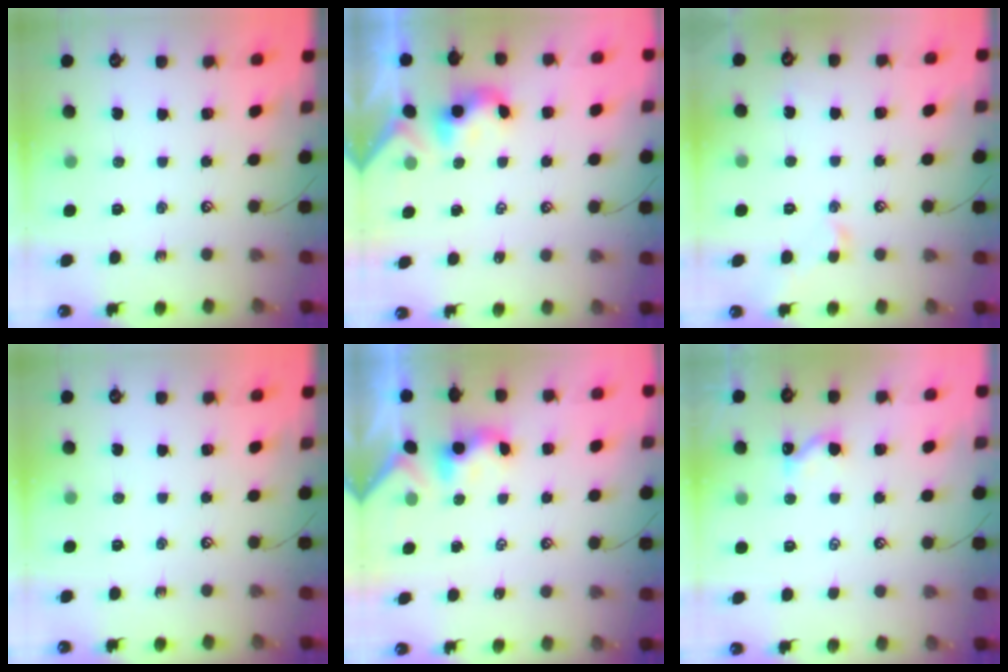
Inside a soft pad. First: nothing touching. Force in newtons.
{"total": 2.5, "press": 2.5, "slide": 0.1}
{"total": 1.4, "press": 1.2, "slide": 0.7}
{"total": 0.0}
{"total": 0.5, "press": 0.4, "slide": 0.4}
{"total": 1.9, "press": 1.9, "slide": 0.3}